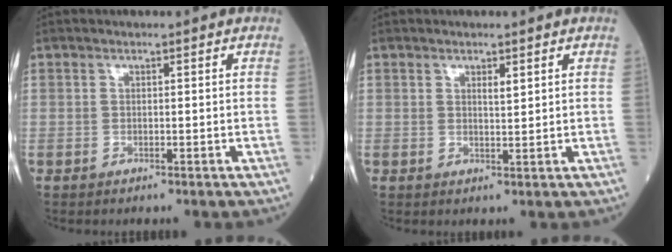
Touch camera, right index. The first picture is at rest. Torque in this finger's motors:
{"motor_torque": [0.00, 0.01, 0.00, 0.03]}